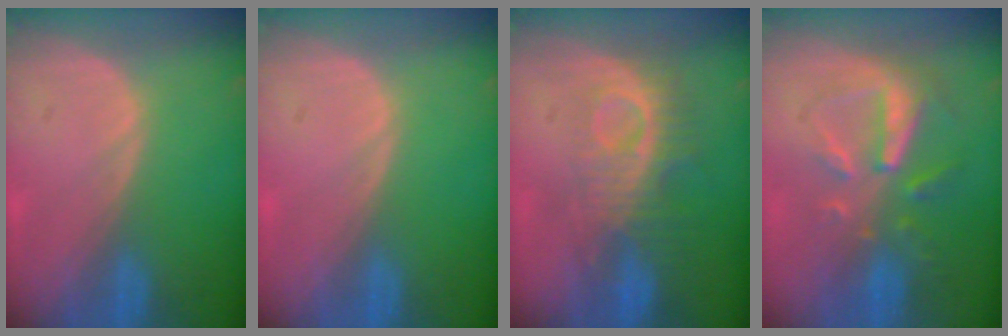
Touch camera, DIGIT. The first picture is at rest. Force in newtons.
{"total": 0.0}
{"total": 9.4, "press": 8.2, "slide": 4.5}
{"total": 8.2, "press": 7.4, "slide": 3.5}